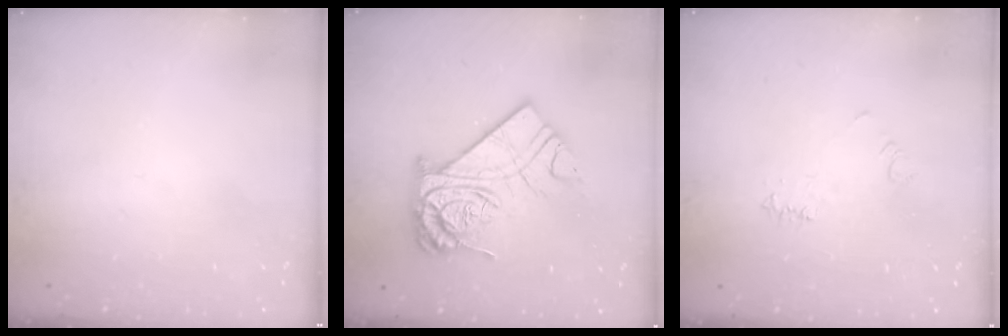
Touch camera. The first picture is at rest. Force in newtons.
{"total": 18.2, "press": 18.1, "slide": 1.6}
{"total": 4.5, "press": 4.5, "slide": 0.7}